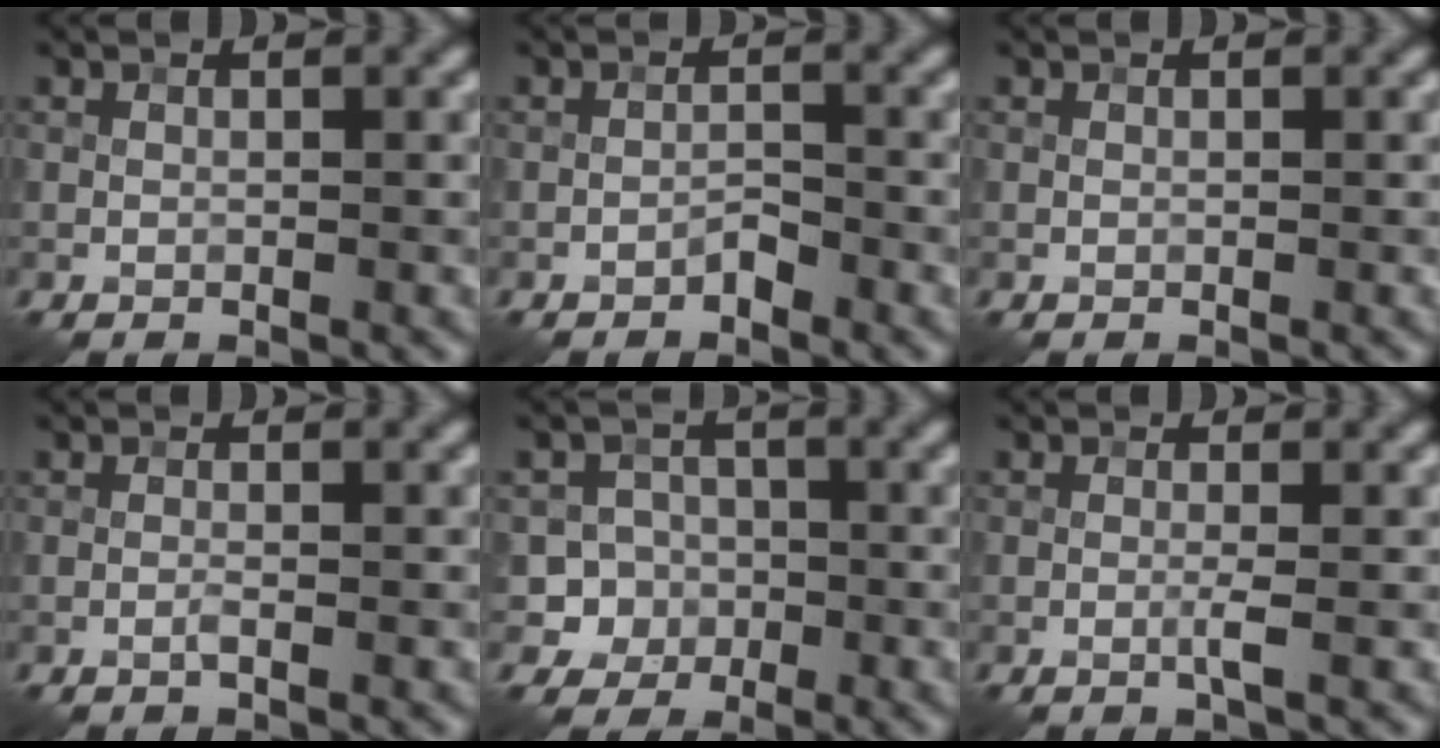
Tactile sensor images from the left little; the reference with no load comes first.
{"total": 1.0, "force": [-0.8, 0.3, 0.5], "torque": [-0.007, 0.005, -0.015]}
{"total": 0.0}
{"total": 0.6, "force": [-0.3, 0.0, 0.5], "torque": [-0.012, 0.001, -0.009]}
{"total": 4.3, "force": [-1.5, 4.0, 0.4], "torque": [0.028, 0.002, -0.039]}
{"total": 1.0, "force": [-0.3, 0.0, 1.0], "torque": [-0.021, 0.000, -0.010]}